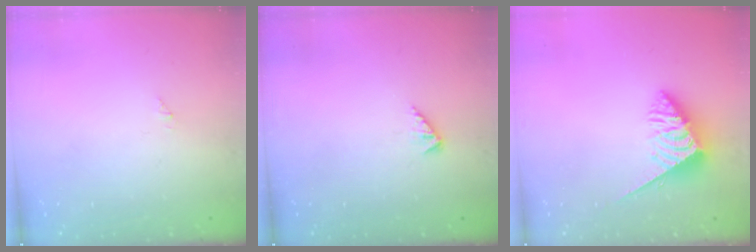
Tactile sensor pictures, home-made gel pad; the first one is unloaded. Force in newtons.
{"total": 1.9, "press": 1.9, "slide": 0.4}
{"total": 7.1, "press": 7.0, "slide": 0.8}